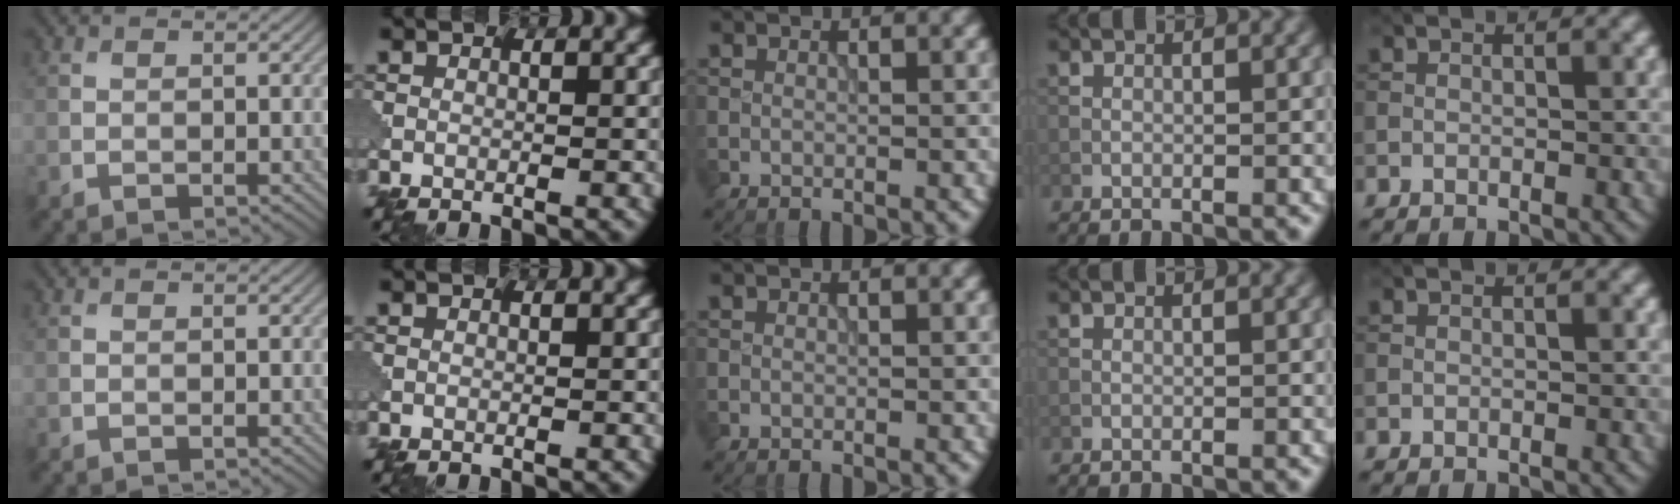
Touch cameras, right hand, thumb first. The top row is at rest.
{}